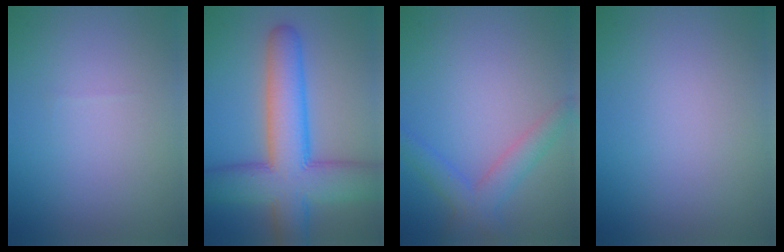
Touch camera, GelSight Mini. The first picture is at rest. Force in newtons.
{"total": 10.6, "press": 10.6, "slide": 0.6}
{"total": 3.2, "press": 3.2, "slide": 0.0}
{"total": 0.0}